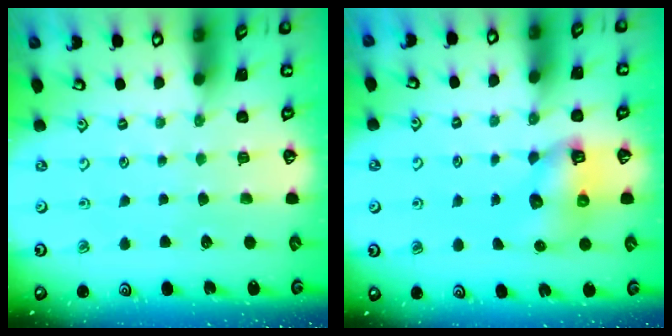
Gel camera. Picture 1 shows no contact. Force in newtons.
{"total": 7.5, "press": 7.5, "slide": 0.9}